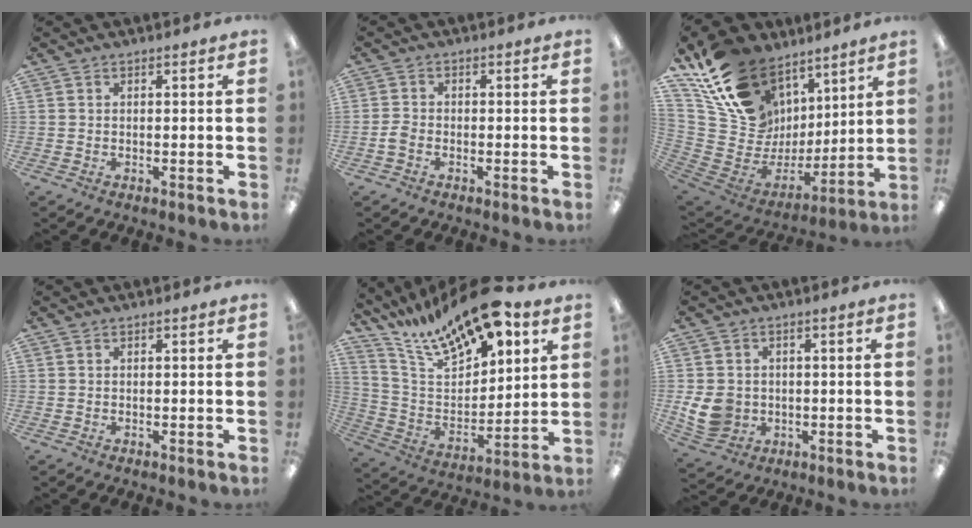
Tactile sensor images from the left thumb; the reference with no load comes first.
{"total": 2.2, "force": [-1.0, 1.4, 1.3], "torque": [-0.024, 0.004, -0.018]}
{"total": 21.3, "force": [12.9, 14.7, 8.4], "torque": [-0.168, -0.073, 0.268]}
{"total": 0.0}
{"total": 19.1, "force": [15.2, 6.1, 9.7], "torque": [-0.188, -0.103, 0.269]}
{"total": 8.2, "force": [-0.8, 7.1, 4.0], "torque": [-0.093, 0.008, -0.013]}